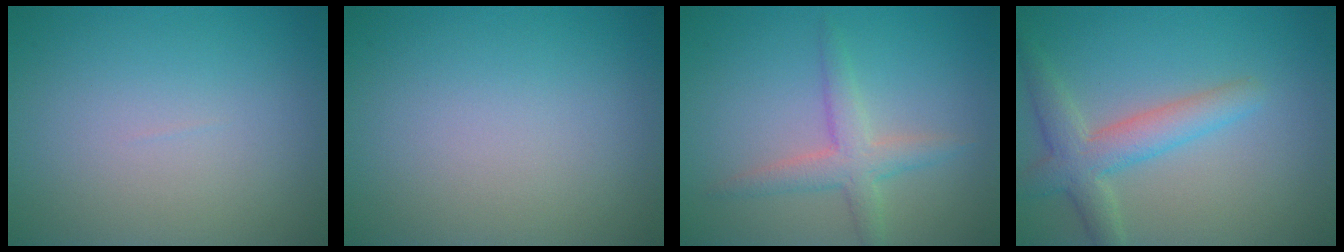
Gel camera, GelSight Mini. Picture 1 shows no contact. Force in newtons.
{"total": 0.0}
{"total": 3.0, "press": 3.0, "slide": 0.0}
{"total": 4.0, "press": 4.0, "slide": 0.3}